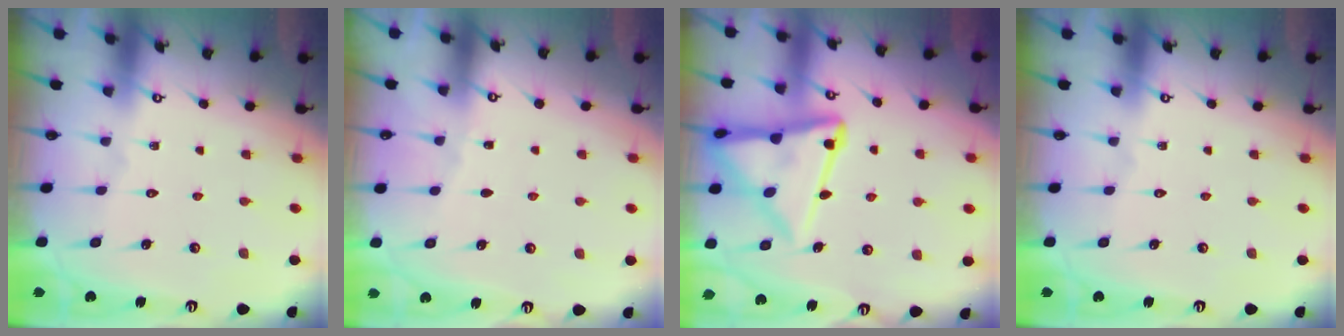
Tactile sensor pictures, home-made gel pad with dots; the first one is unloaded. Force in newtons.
{"total": 2.1, "press": 2.1, "slide": 0.4}
{"total": 16.5, "press": 16.5, "slide": 1.4}
{"total": 0.0}